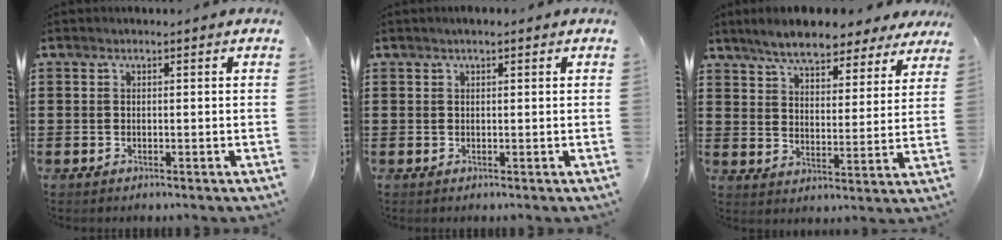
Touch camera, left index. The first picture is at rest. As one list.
[{"total": 0.5, "force": [0.3, 0.3, 0.3], "torque": [-0.007, 0.005, 0.003]}, {"total": 6.7, "force": [6.2, 1.1, 2.2], "torque": [-0.063, -0.025, 0.108]}]